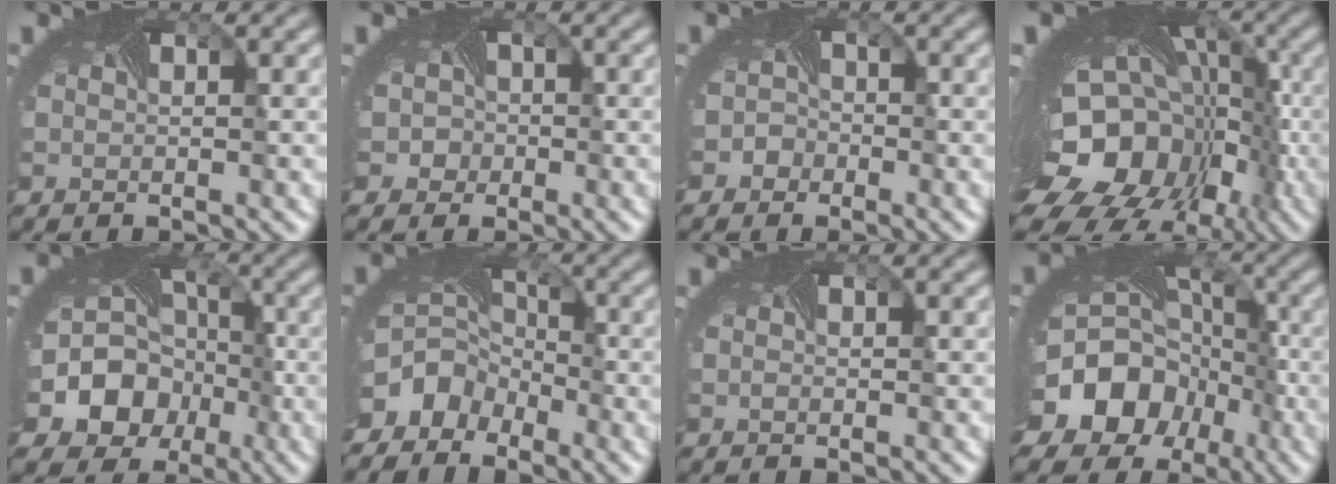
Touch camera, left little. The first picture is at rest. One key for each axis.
{"total": 3.0, "fx": -1.0, "fy": 2.7, "fz": 0.7, "tx": 0.011, "ty": 0.008, "tz": -0.017}
{"total": 2.0, "fx": -1.4, "fy": 1.4, "fz": -0.1, "tx": 0.016, "ty": 0.003, "tz": -0.026}
{"total": 21.7, "fx": -7.0, "fy": 15.4, "fz": 13.6, "tx": -0.201, "ty": -0.042, "tz": -0.111}
{"total": 14.9, "fx": -5.2, "fy": 12.2, "fz": 6.7, "tx": -0.131, "ty": -0.032, "tz": -0.091}
{"total": 6.4, "fx": -4.3, "fy": 4.4, "fz": 1.9, "tx": -0.029, "ty": -0.003, "tz": -0.069}
{"total": 0.0}
{"total": 15.1, "fx": -6.7, "fy": 11.9, "fz": 6.3, "tx": -0.112, "ty": -0.047, "tz": -0.119}